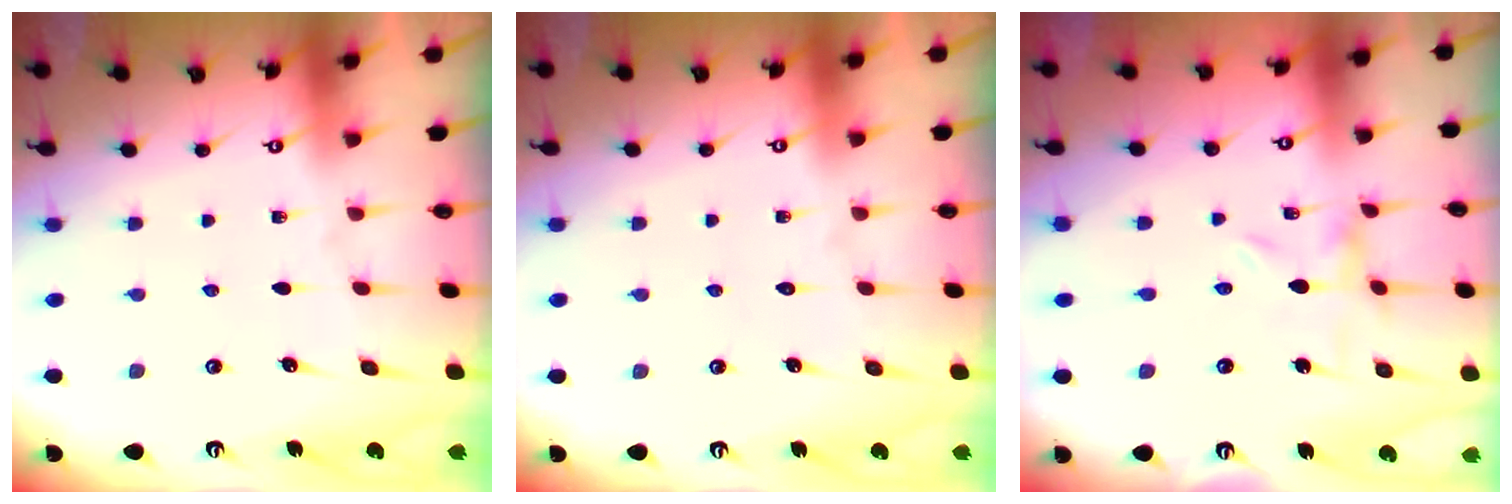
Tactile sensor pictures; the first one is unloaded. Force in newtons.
{"total": 1.8, "press": 1.8, "slide": 0.2}
{"total": 0.0}